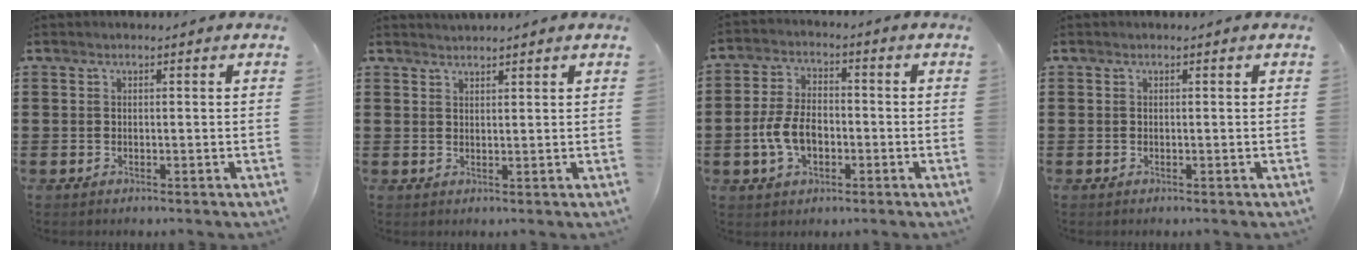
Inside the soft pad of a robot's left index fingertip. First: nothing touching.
{"total": 1.4, "force": [1.4, -0.1, 0.1], "torque": [-0.004, 0.002, 0.028]}
{"total": 7.0, "force": [-1.8, 4.1, 5.3], "torque": [-0.126, 0.000, -0.040]}
{"total": 0.0}